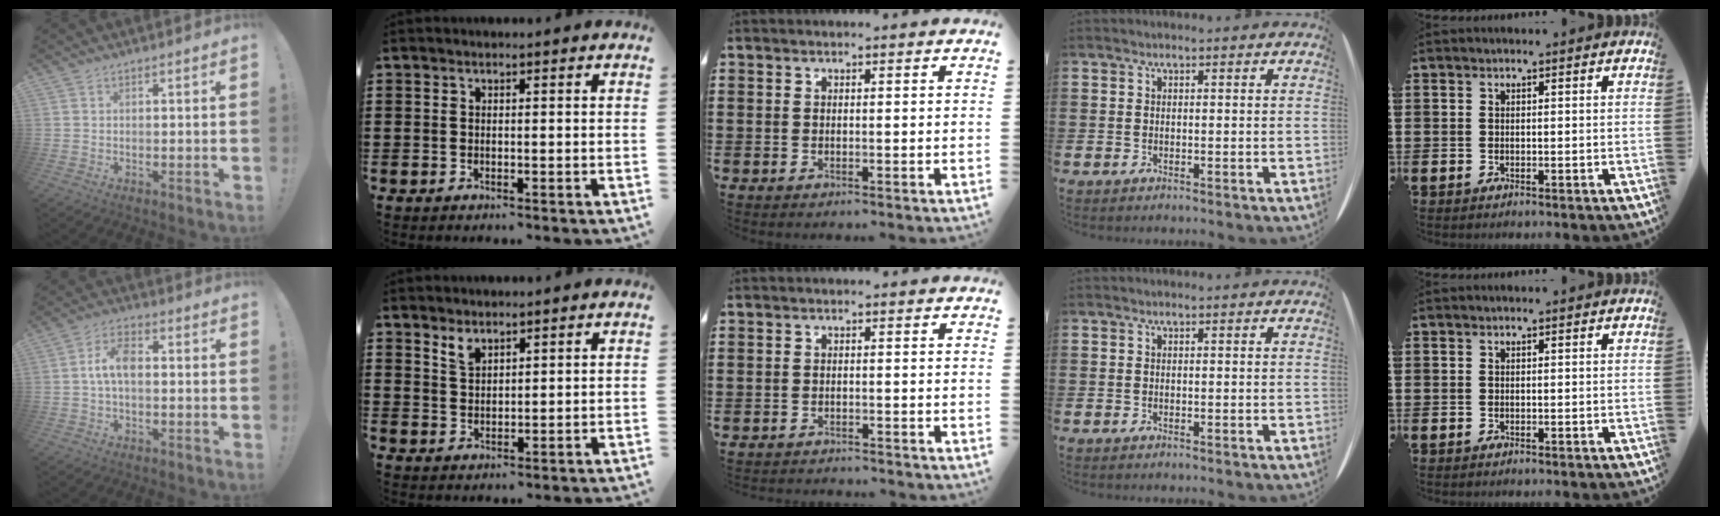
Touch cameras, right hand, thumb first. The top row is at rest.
{"thumb": {"total": 7.2, "force": [0.1, 3.6, 6.2], "torque": [-0.118, 0.009, 0.001]}, "index": {"total": 2.6, "force": [2.0, 1.1, 1.1], "torque": [-0.026, 0.003, 0.039]}, "middle": {"total": 1.2, "force": [-1.2, -0.1, -0.1], "torque": [-0.005, 0.000, -0.025]}}